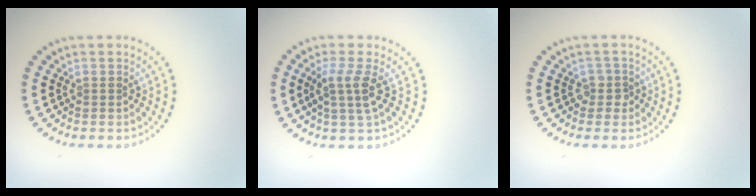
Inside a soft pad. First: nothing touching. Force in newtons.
{"total": 2.5, "press": 1.9, "slide": 1.6}
{"total": 1.3, "press": 1.2, "slide": 0.7}